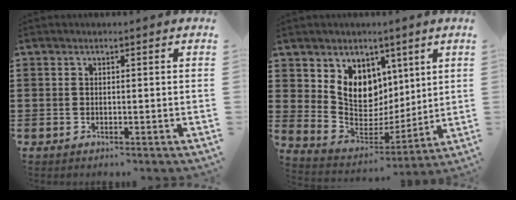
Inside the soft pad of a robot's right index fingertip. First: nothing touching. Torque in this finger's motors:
{"motor_torque": [1.12, 1.02, 0.70, 0.18]}